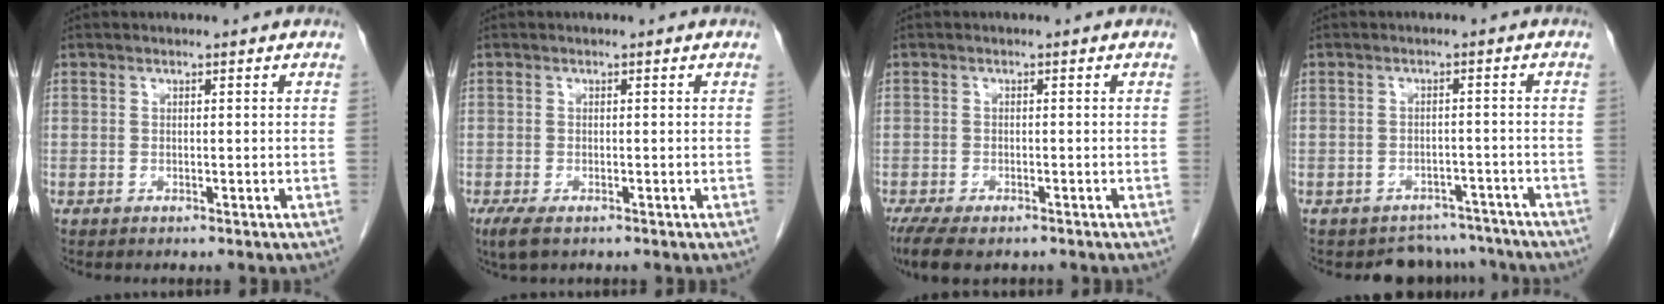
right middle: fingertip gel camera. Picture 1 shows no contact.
{"total": 3.0, "force": [-1.9, 1.1, 2.1], "torque": [-0.049, -0.009, -0.030]}
{"total": 6.9, "force": [-5.2, 2.5, 3.9], "torque": [-0.068, -0.015, -0.082]}
{"total": 5.7, "force": [-5.1, 2.5, -1.1], "torque": [0.023, 0.024, -0.064]}